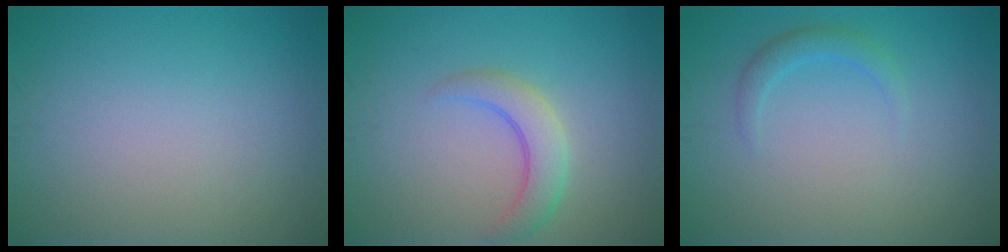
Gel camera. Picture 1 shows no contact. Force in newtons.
{"total": 3.0, "press": 3.0, "slide": 0.2}
{"total": 1.5, "press": 1.5, "slide": 0.1}